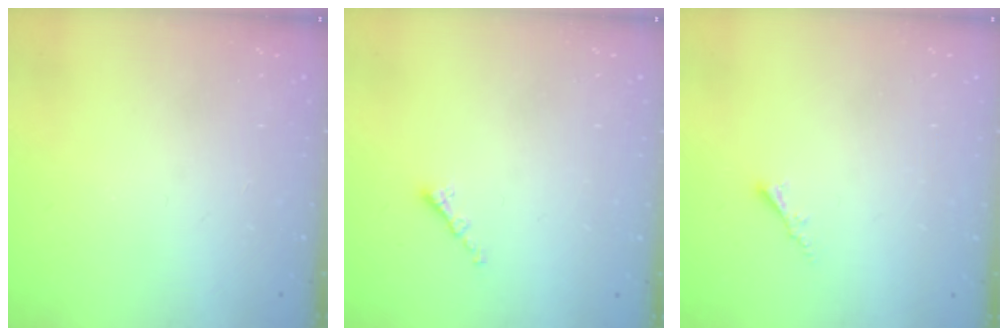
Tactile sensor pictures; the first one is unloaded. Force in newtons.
{"total": 0.8, "press": 0.8, "slide": 0.2}
{"total": 1.8, "press": 1.7, "slide": 0.5}